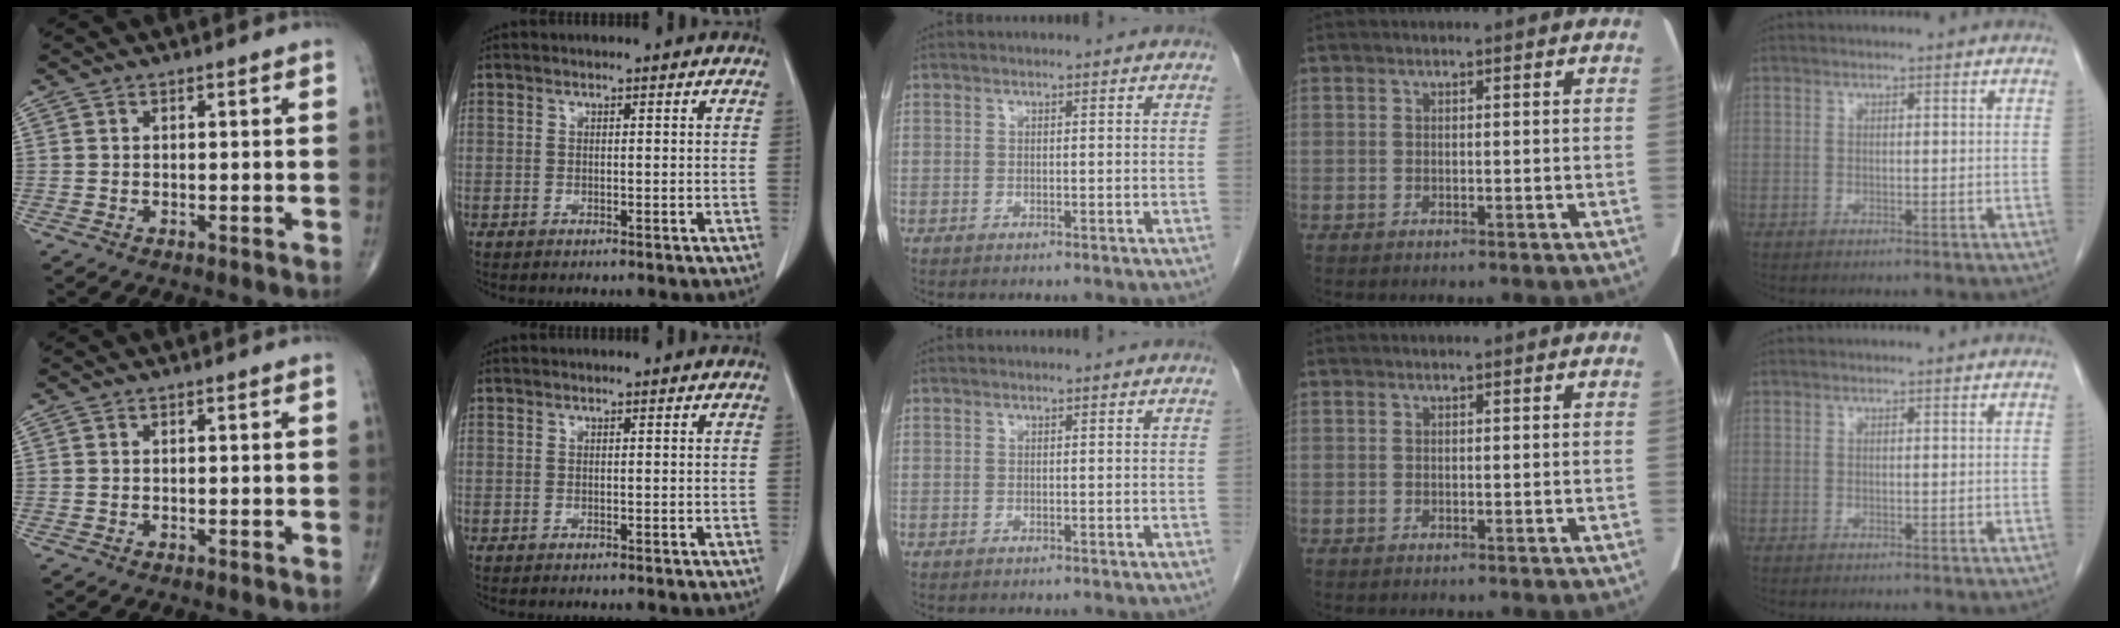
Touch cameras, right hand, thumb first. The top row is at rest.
{}